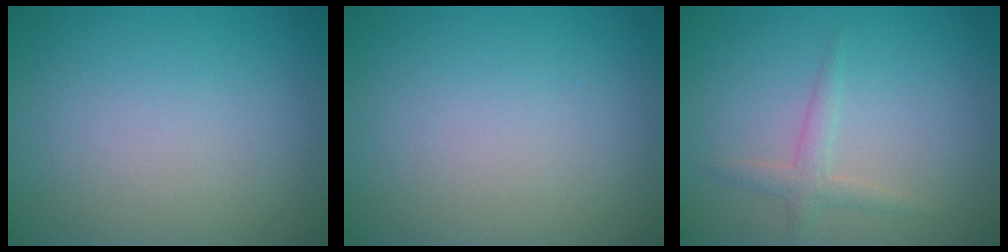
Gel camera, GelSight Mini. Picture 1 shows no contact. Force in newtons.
{"total": 0.0}
{"total": 1.8, "press": 1.8, "slide": 0.0}